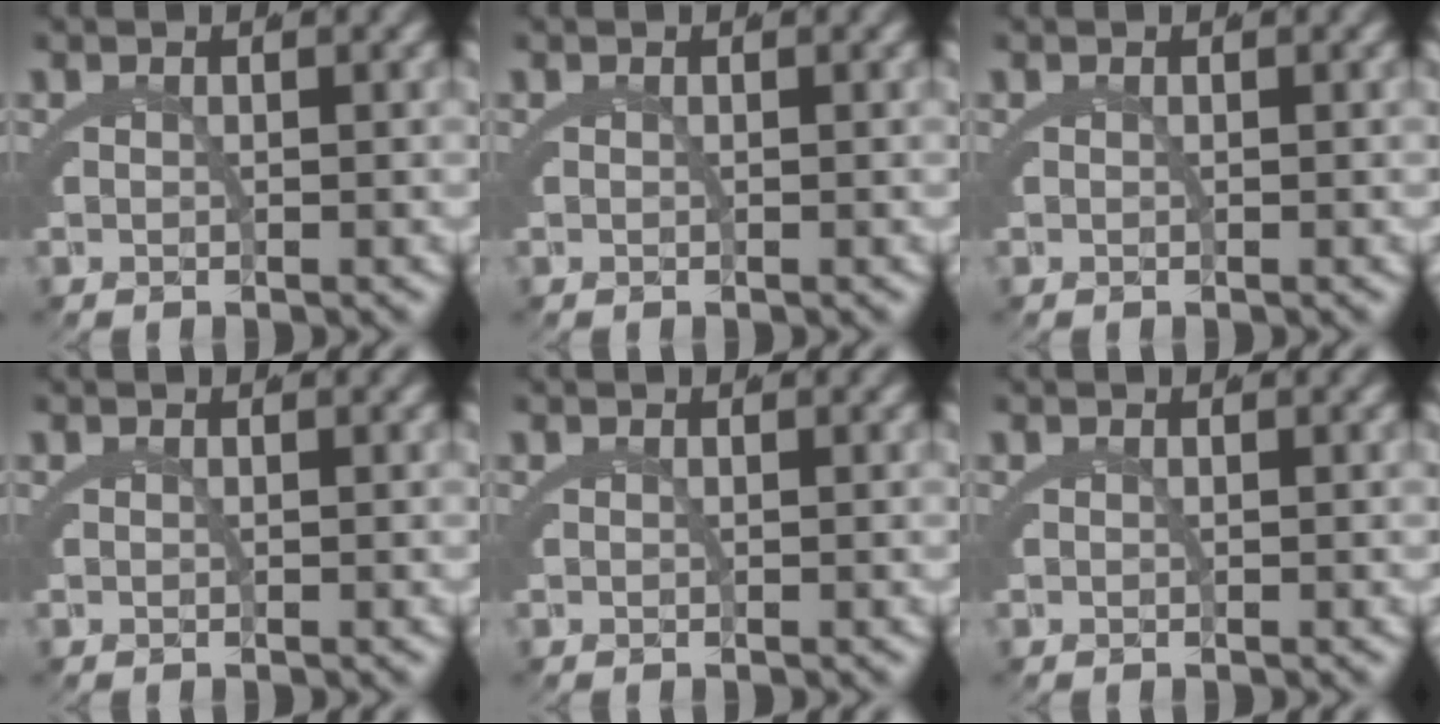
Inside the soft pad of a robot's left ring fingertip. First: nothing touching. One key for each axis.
{"total": 0.0}
{"total": 0.0}
{"total": 0.0}
{"total": 0.0}
{"total": 0.0}